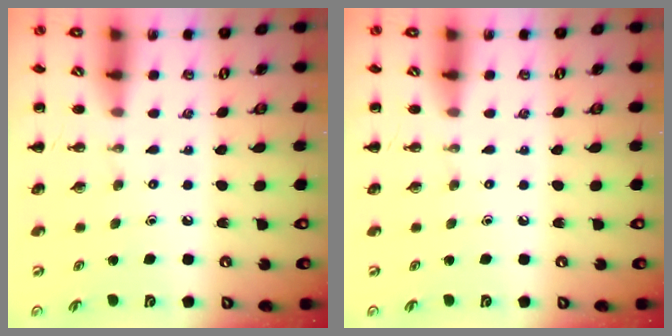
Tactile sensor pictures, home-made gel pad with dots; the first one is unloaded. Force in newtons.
{"total": 0.0}